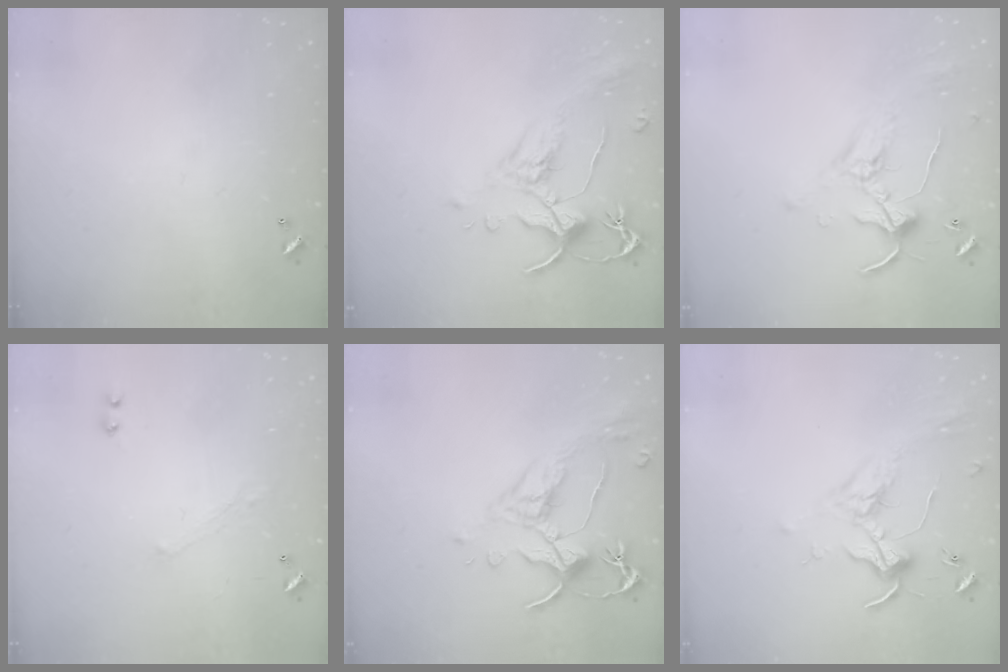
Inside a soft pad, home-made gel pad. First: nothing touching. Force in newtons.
{"total": 1.6, "press": 1.1, "slide": 1.1}
{"total": 1.0, "press": 0.5, "slide": 0.8}
{"total": 1.0, "press": 0.9, "slide": 0.5}
{"total": 2.6, "press": 2.2, "slide": 1.3}
{"total": 1.7, "press": 1.5, "slide": 0.7}